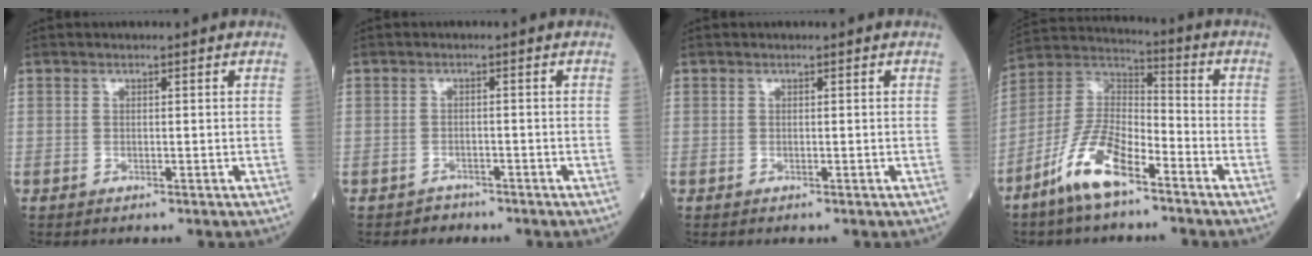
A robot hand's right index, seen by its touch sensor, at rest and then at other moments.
{"total": 1.7, "force": [-1.3, 0.9, -0.4], "torque": [0.002, 0.003, -0.023]}
{"total": 0.0}
{"total": 11.4, "force": [-7.1, 3.3, 8.2], "torque": [-0.174, 0.000, -0.141]}